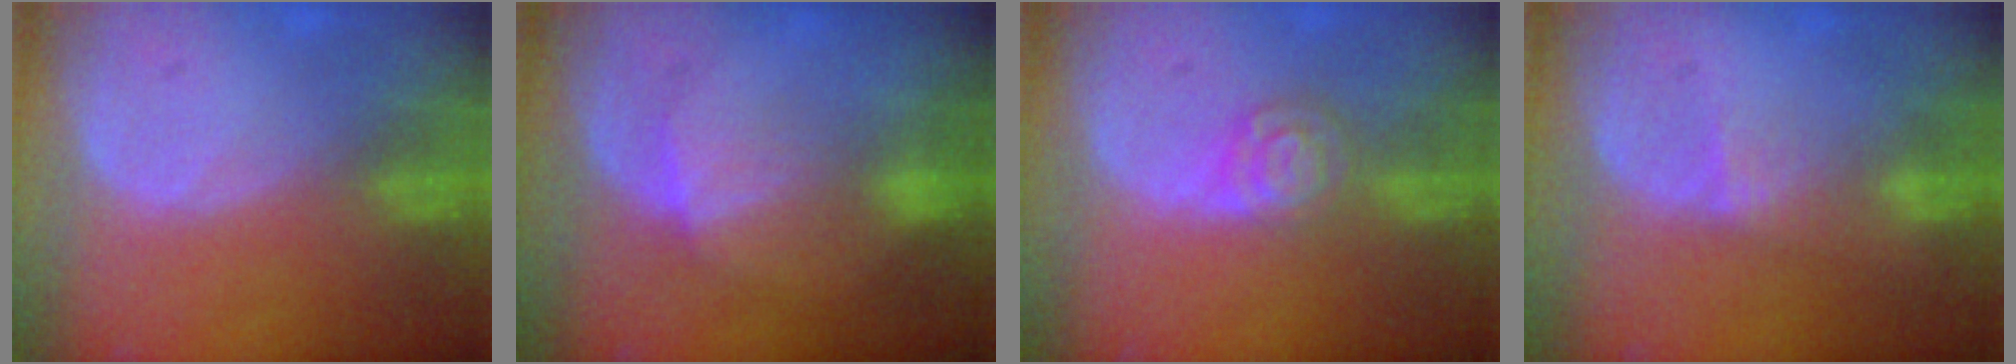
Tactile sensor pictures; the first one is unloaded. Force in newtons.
{"total": 4.2, "press": 4.0, "slide": 1.1}
{"total": 4.8, "press": 4.2, "slide": 2.3}
{"total": 2.3, "press": 2.1, "slide": 1.0}